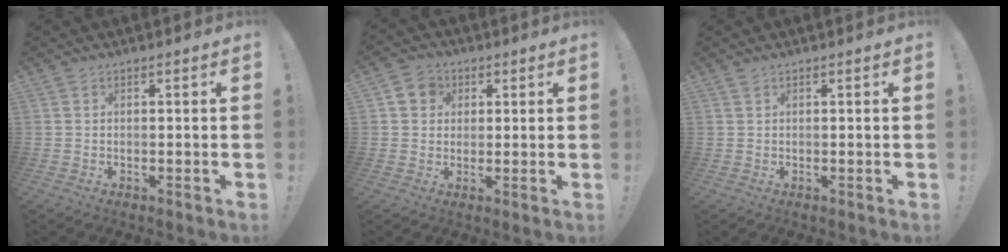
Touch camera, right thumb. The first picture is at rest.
{"total": 6.1, "force": [1.7, 5.4, 2.2], "torque": [-0.032, 0.001, 0.034]}
{"total": 0.5, "force": [0.4, 0.3, 0.2], "torque": [0.000, -0.001, 0.007]}